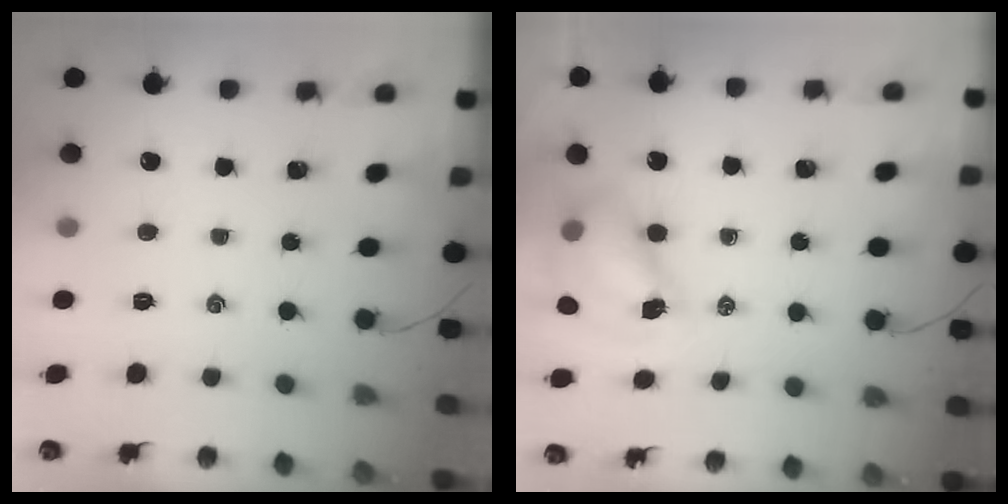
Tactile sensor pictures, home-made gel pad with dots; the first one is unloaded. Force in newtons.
{"total": 8.5, "press": 8.3, "slide": 2.0}